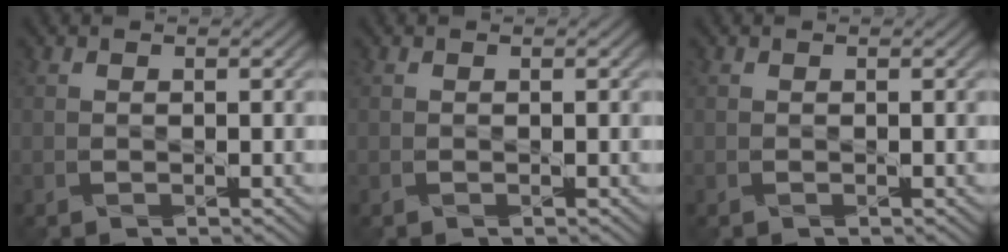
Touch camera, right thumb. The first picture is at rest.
{"total": 0.0}
{"total": 0.0}